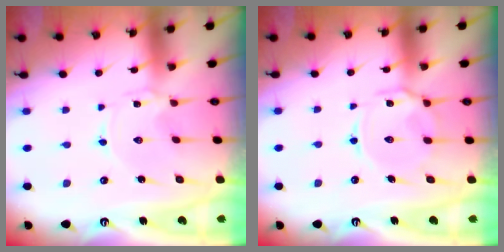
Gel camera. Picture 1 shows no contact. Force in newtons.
{"total": 8.7, "press": 8.6, "slide": 0.7}